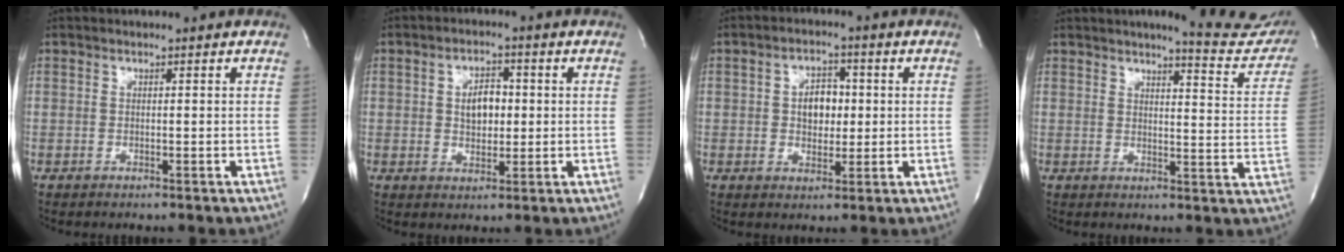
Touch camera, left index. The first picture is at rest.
{"total": 5.0, "force": [0.5, 3.0, 4.0], "torque": [-0.071, 0.007, 0.011]}
{"total": 5.2, "force": [0.5, 3.4, 3.9], "torque": [-0.065, 0.010, 0.010]}
{"total": 12.5, "force": [11.6, 1.4, 4.4], "torque": [-0.041, -0.053, 0.116]}